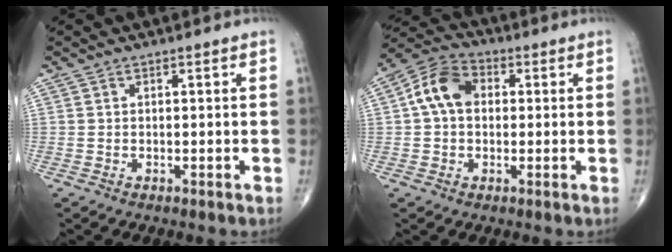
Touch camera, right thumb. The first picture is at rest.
{"total": 8.9, "force": [1.1, 6.4, 6.1], "torque": [-0.106, 0.025, 0.009]}